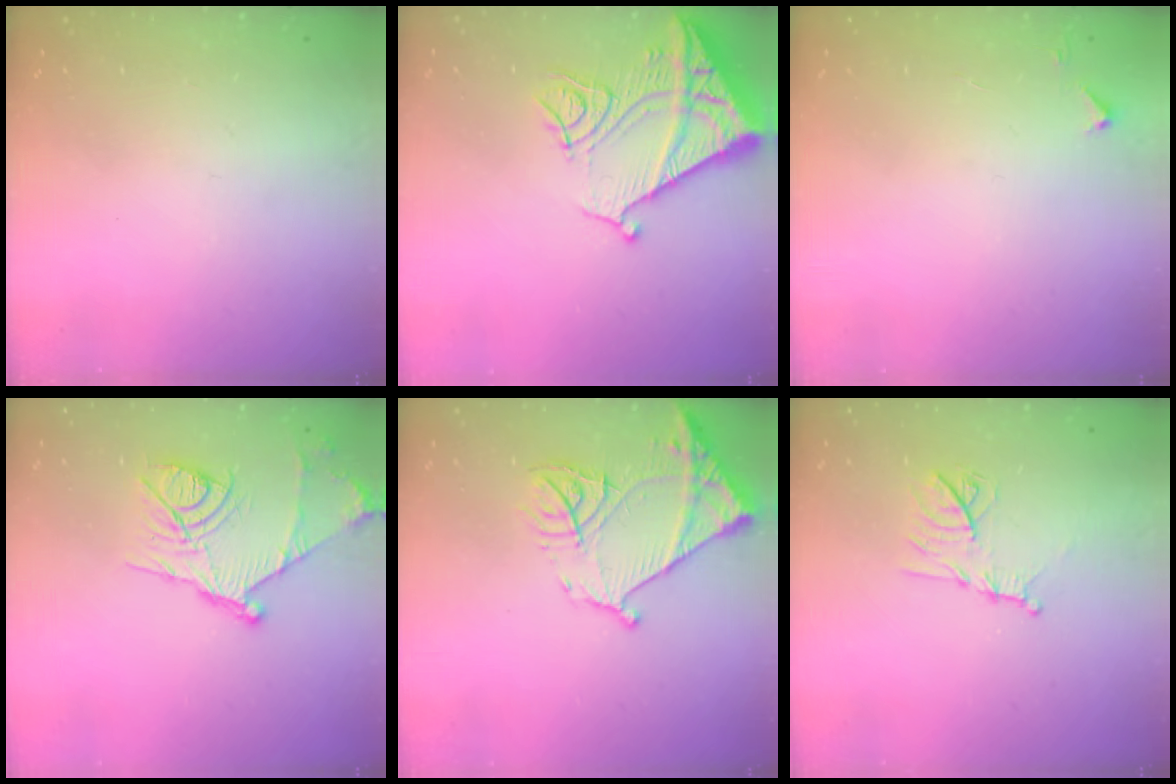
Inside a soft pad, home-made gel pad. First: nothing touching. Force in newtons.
{"total": 15.1, "press": 15.1, "slide": 1.5}
{"total": 2.8, "press": 2.8, "slide": 0.4}
{"total": 15.1, "press": 15.0, "slide": 1.3}
{"total": 15.0, "press": 14.9, "slide": 1.6}
{"total": 11.2, "press": 11.2, "slide": 0.5}